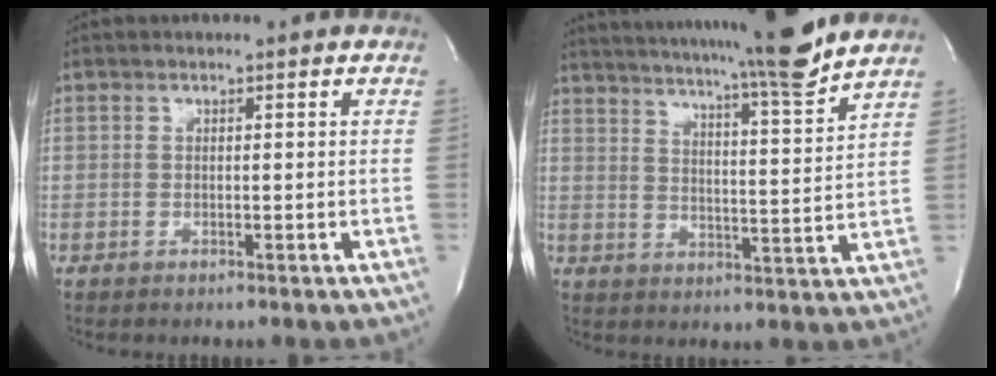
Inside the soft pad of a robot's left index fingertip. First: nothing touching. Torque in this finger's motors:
{"motor_torque": [0.17, -0.24, 0.50, 0.17]}